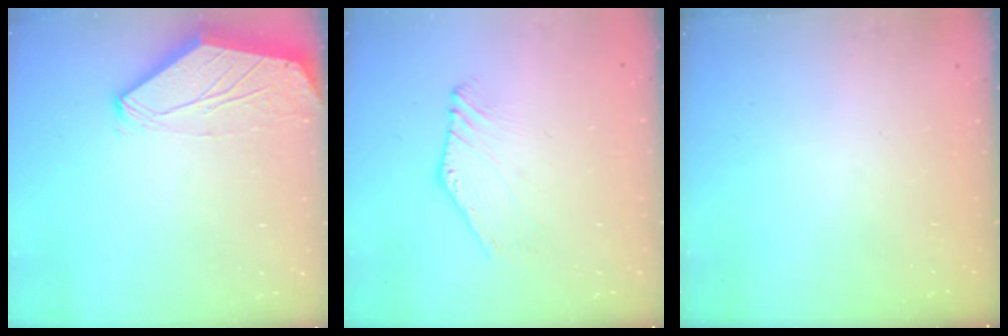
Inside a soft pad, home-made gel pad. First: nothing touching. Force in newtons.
{"total": 1.0, "press": 1.0, "slide": 0.0}
{"total": 0.0}